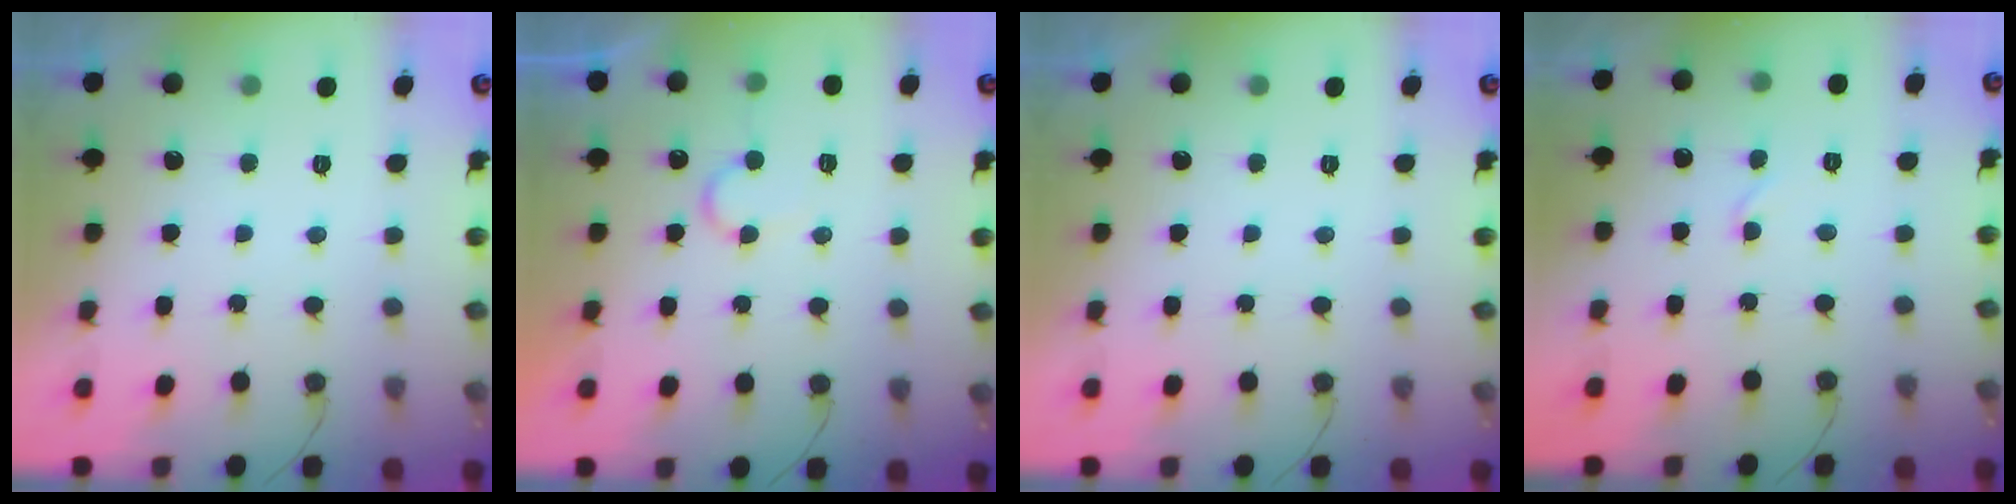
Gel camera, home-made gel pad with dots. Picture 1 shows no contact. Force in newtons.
{"total": 7.5, "press": 7.4, "slide": 0.6}
{"total": 0.0}
{"total": 2.7, "press": 2.7, "slide": 0.3}